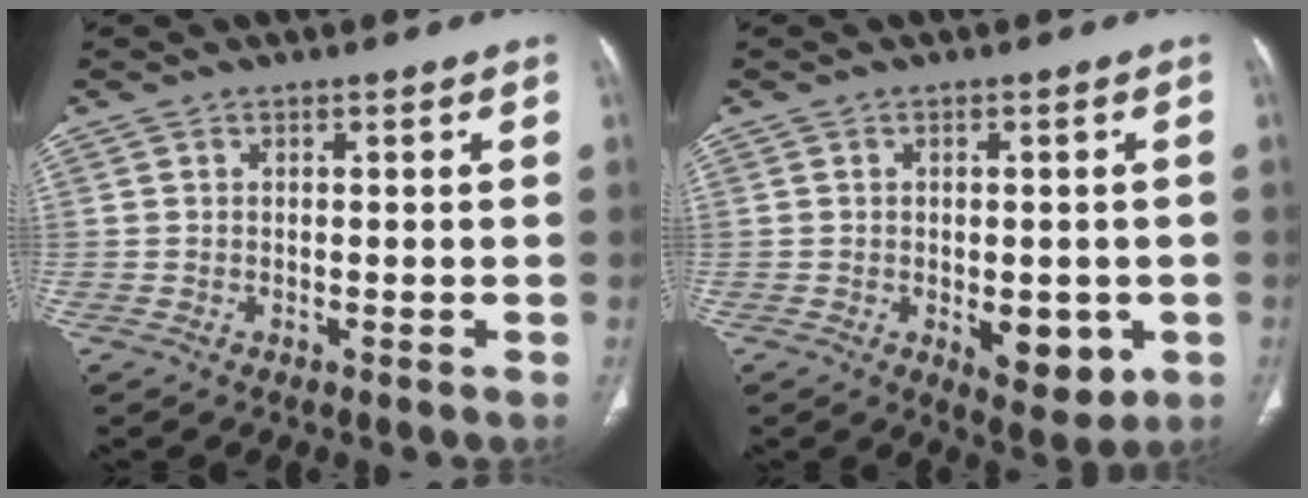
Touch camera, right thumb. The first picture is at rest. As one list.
[{"total": 7.5, "force": [-1.9, 3.9, 6.1], "torque": [-0.058, -0.007, -0.012]}]